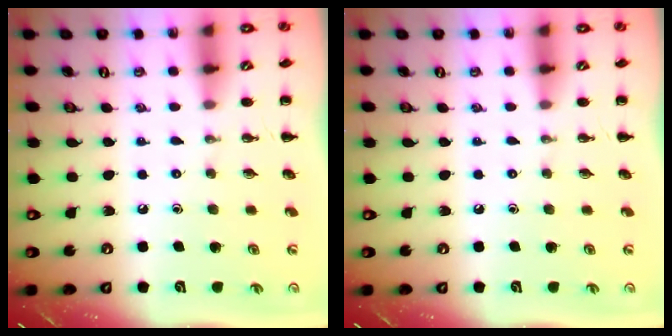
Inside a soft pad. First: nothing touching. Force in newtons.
{"total": 0.0}